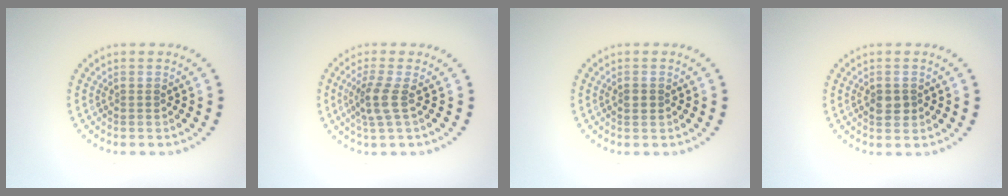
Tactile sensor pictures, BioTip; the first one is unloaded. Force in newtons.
{"total": 2.6, "press": 1.9, "slide": 1.7}
{"total": 1.3, "press": 1.3, "slide": 0.1}
{"total": 1.8, "press": 1.8, "slide": 0.3}